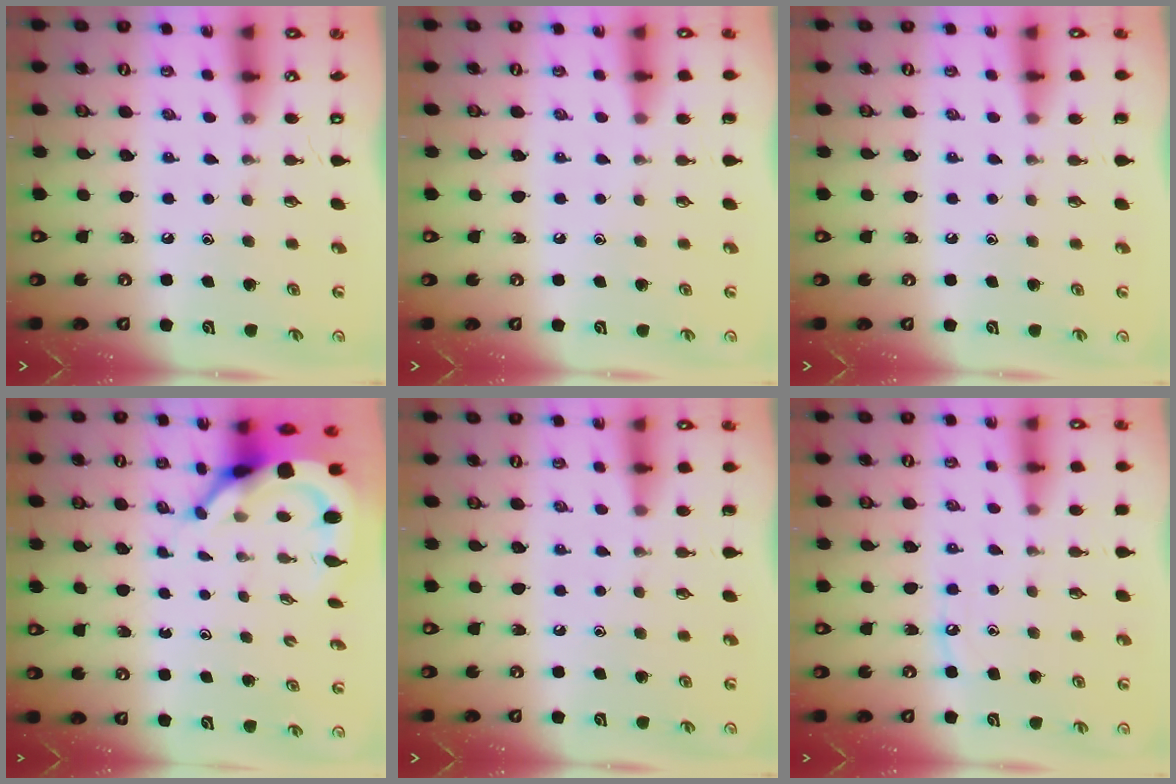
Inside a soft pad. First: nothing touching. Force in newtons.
{"total": 0.0}
{"total": 0.0}
{"total": 7.3, "press": 7.3, "slide": 1.0}
{"total": 0.0}
{"total": 4.9, "press": 4.9, "slide": 0.5}